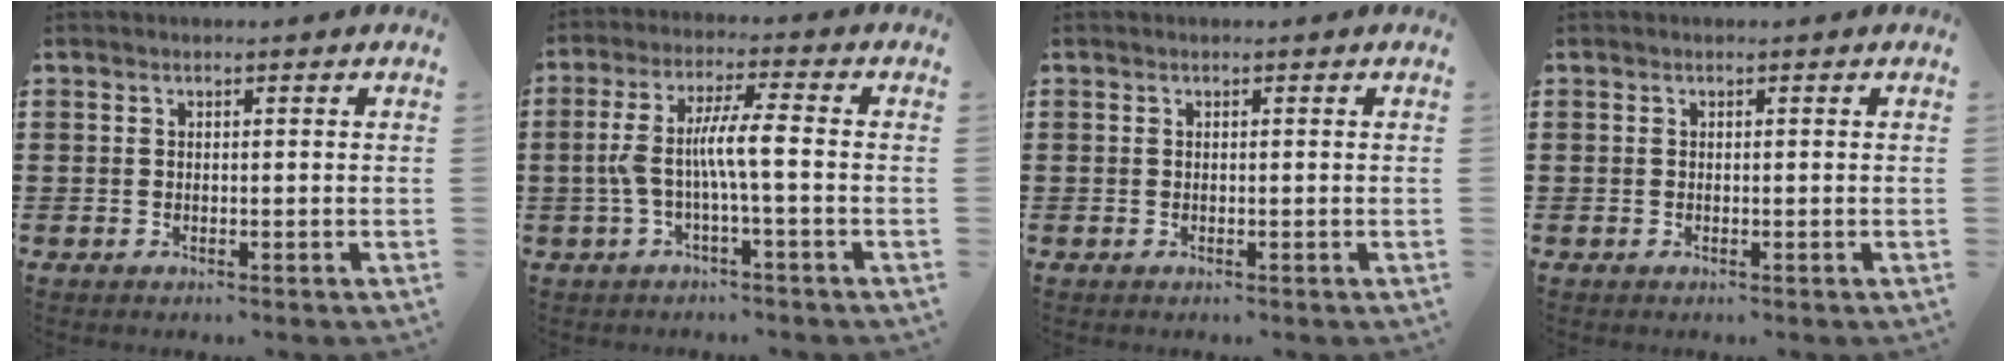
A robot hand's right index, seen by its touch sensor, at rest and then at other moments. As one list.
[{"total": 6.9, "force": [-1.2, 0.7, 6.7], "torque": [-0.134, -0.003, -0.028]}, {"total": 0.0}, {"total": 0.0}]